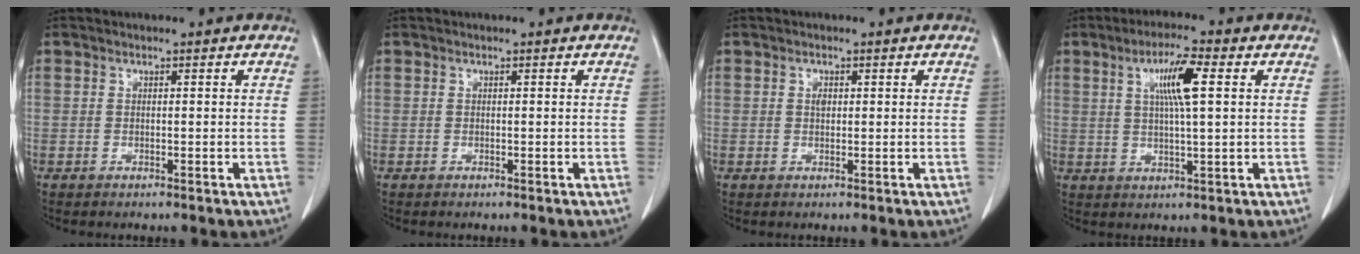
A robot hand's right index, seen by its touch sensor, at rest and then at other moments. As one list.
[{"total": 0.0}, {"total": 1.2, "force": [0.3, 0.8, 0.8], "torque": [-0.014, 0.000, 0.006]}, {"total": 7.1, "force": [2.2, 0.5, 6.8], "torque": [-0.124, 0.006, 0.039]}]